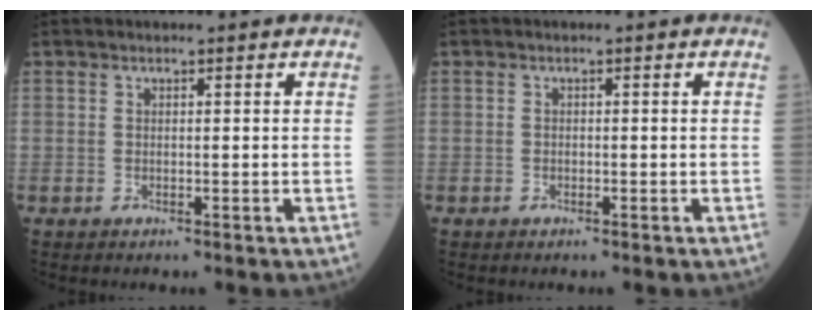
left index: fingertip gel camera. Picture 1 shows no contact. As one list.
[{"total": 0.0}]